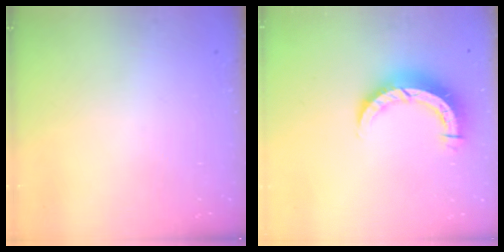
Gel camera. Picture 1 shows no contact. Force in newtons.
{"total": 8.3, "press": 8.2, "slide": 1.1}